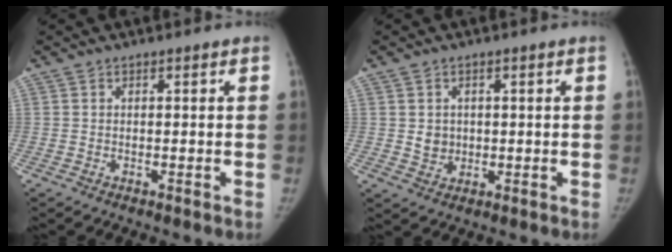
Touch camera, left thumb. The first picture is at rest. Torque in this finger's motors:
{"motor_torque": [-0.05, 0.03, 0.15, -0.04, 0.00]}